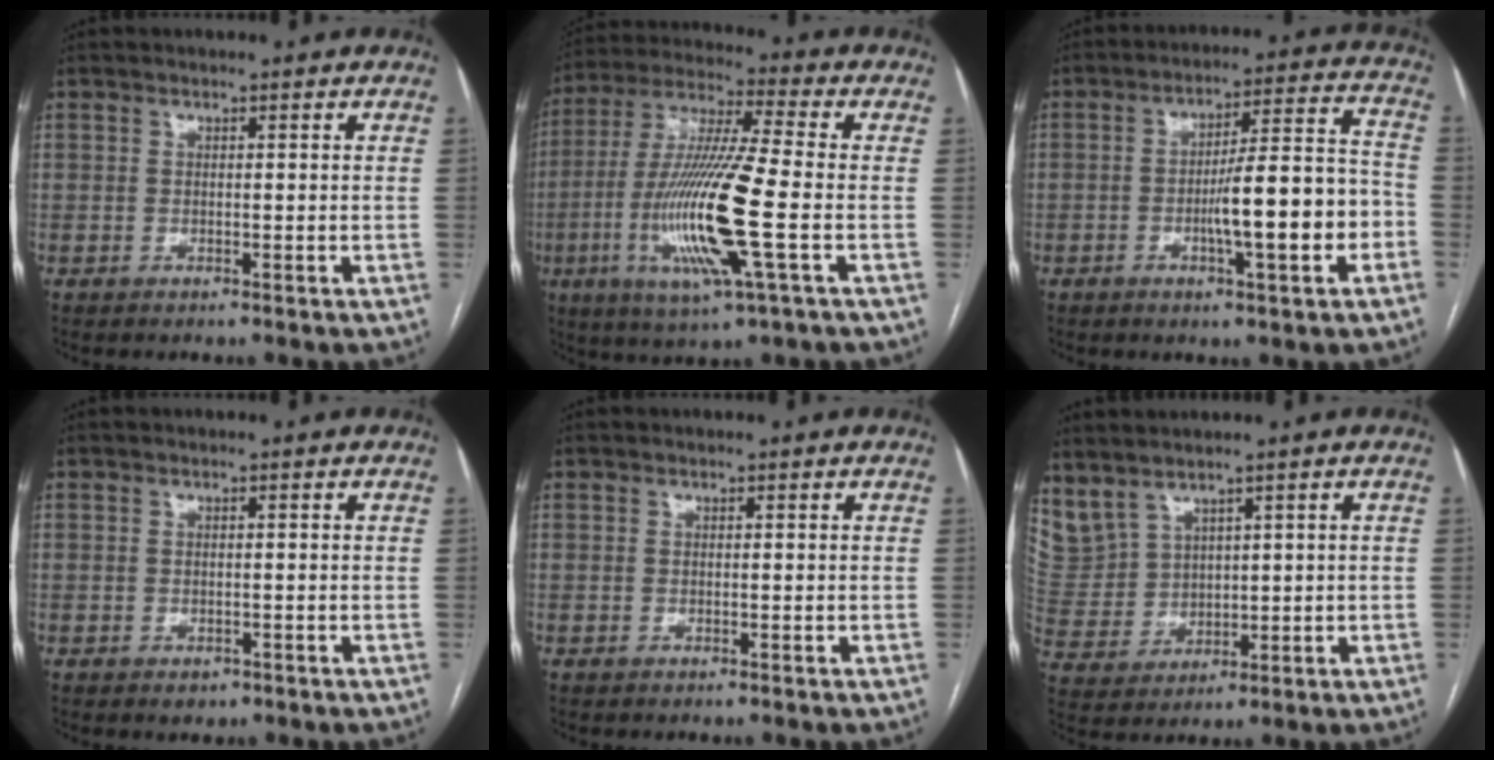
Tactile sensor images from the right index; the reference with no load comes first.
{"total": 17.6, "force": [-4.0, 0.7, 17.1], "torque": [-0.353, -0.016, -0.078]}
{"total": 12.7, "force": [-3.5, 1.6, 12.1], "torque": [-0.186, 0.018, -0.051]}
{"total": 1.3, "force": [-0.7, 1.0, 0.5], "torque": [-0.006, 0.001, -0.004]}
{"total": 0.0}
{"total": 9.4, "force": [6.7, 5.6, 3.6], "torque": [-0.106, 0.015, 0.167]}